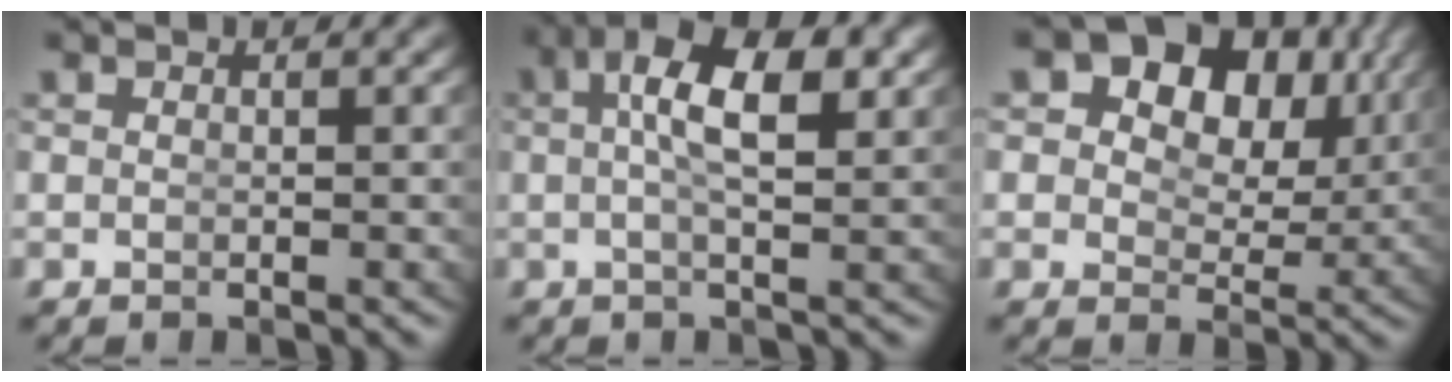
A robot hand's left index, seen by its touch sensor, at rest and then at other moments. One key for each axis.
{"total": 6.8, "fx": 1.6, "fy": 2.3, "fz": 6.3, "tx": -0.099, "ty": 0.010, "tz": 0.019}
{"total": 13.9, "fx": 5.6, "fy": 9.9, "fz": 7.9, "tx": -0.147, "ty": 0.003, "tz": 0.073}